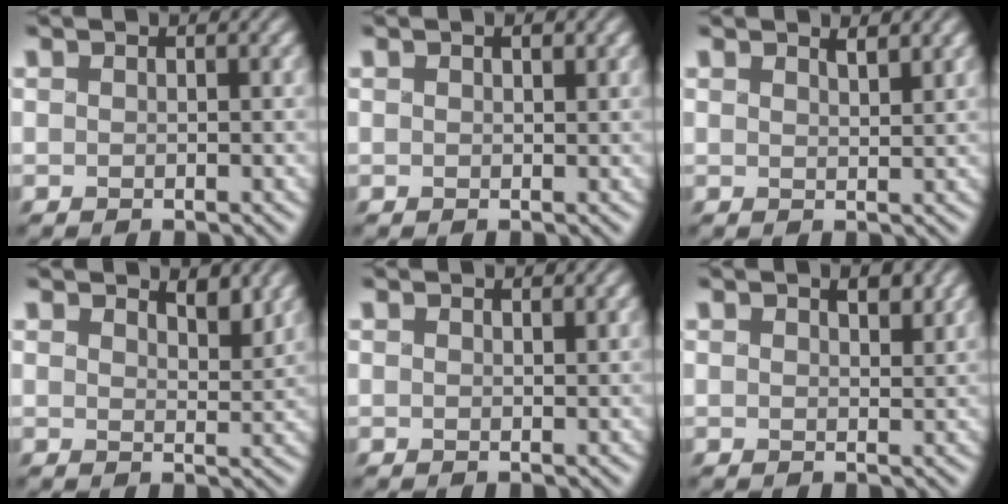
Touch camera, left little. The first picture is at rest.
{"total": 1.1, "force": [0.5, 0.6, 0.8], "torque": [-0.014, 0.001, 0.006]}
{"total": 2.0, "force": [1.4, 0.6, 1.2], "torque": [-0.016, 0.002, 0.024]}
{"total": 2.7, "force": [2.1, 1.0, 1.4], "torque": [-0.026, -0.003, 0.028]}
{"total": 0.9, "force": [0.6, 0.3, 0.5], "torque": [-0.010, 0.001, 0.014]}
{"total": 2.3, "force": [1.2, 1.3, 1.5], "torque": [-0.029, -0.001, 0.018]}